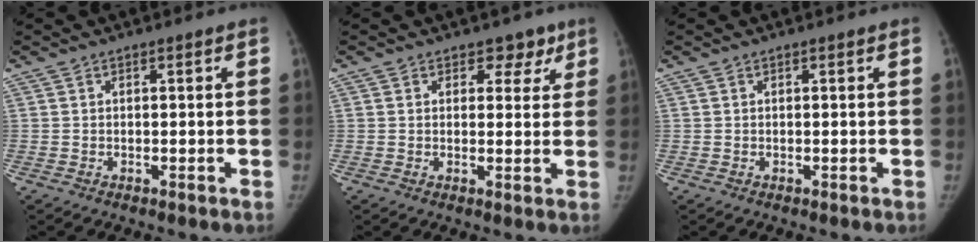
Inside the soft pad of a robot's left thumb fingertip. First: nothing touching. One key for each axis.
{"total": 4.0, "fx": 2.6, "fy": 2.8, "fz": 1.2, "tx": 0.018, "ty": -0.010, "tz": 0.031}
{"total": 0.0}